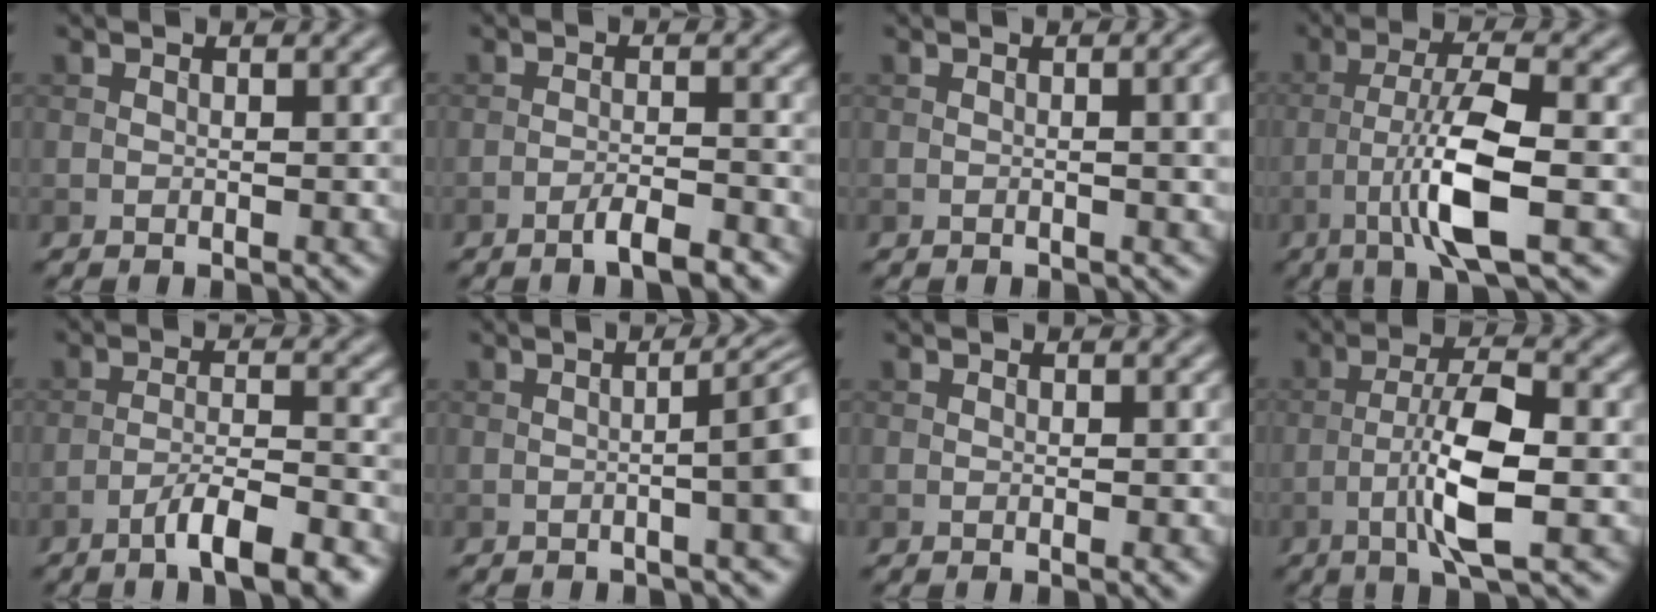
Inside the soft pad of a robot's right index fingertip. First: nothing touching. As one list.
[{"total": 3.2, "force": [-2.2, 0.5, 2.3], "torque": [-0.035, 0.007, -0.044]}, {"total": 3.8, "force": [0.0, 1.4, 3.6], "torque": [-0.033, 0.008, -0.003]}, {"total": 7.3, "force": [-2.4, 1.4, 6.7], "torque": [-0.124, 0.010, -0.050]}, {"total": 6.4, "force": [-4.3, 1.2, 4.7], "torque": [-0.072, 0.005, -0.070]}, {"total": 5.1, "force": [-0.5, 1.1, 5.0], "torque": [-0.053, 0.008, -0.006]}, {"total": 0.7, "force": [-0.1, 0.1, 0.7], "torque": [-0.009, -0.002, -0.001]}, {"total": 6.5, "force": [-2.0, 1.4, 6.1], "torque": [-0.114, 0.010, -0.040]}]